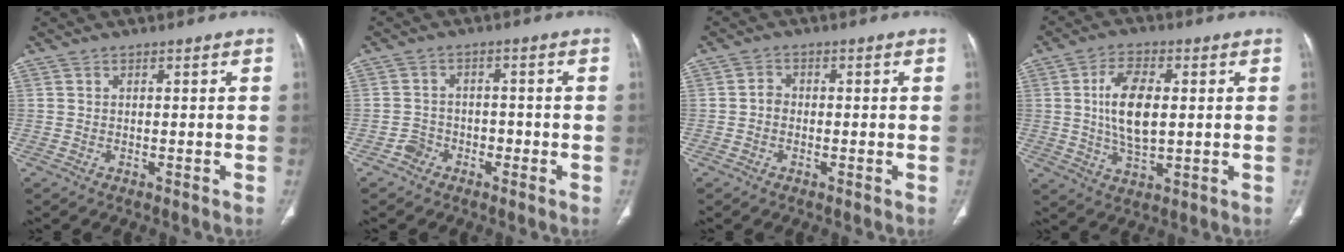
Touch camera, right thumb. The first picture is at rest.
{"total": 3.2, "force": [-1.9, 2.5, 0.5], "torque": [0.004, 0.021, -0.037]}
{"total": 2.0, "force": [-0.4, 1.6, 1.0], "torque": [-0.011, 0.008, -0.012]}
{"total": 10.2, "force": [1.1, 5.0, 8.9], "torque": [-0.165, -0.006, 0.023]}